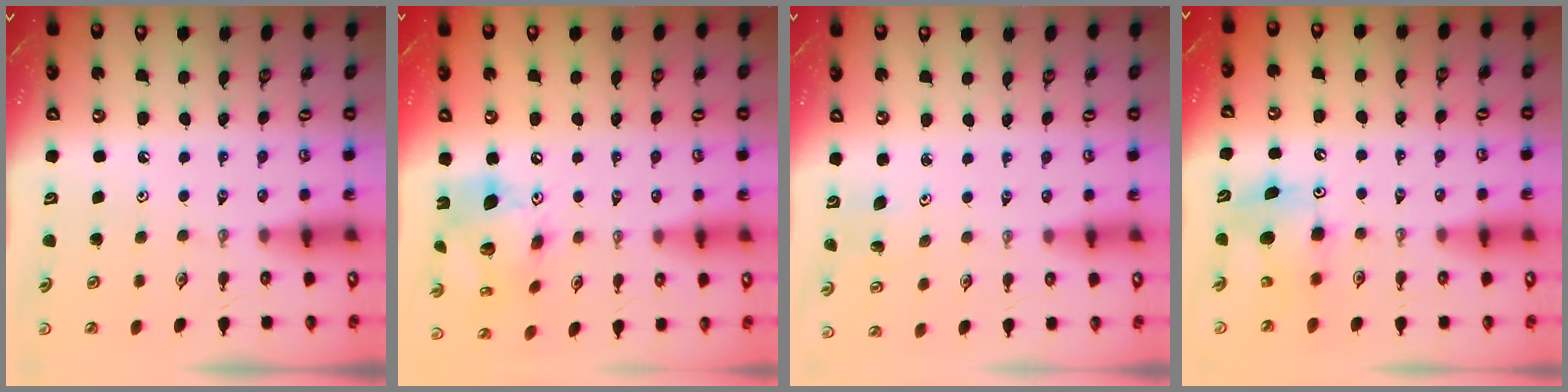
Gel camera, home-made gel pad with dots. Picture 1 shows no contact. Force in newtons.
{"total": 16.0, "press": 15.9, "slide": 1.5}
{"total": 2.5, "press": 2.5, "slide": 0.2}
{"total": 8.0, "press": 7.9, "slide": 0.4}